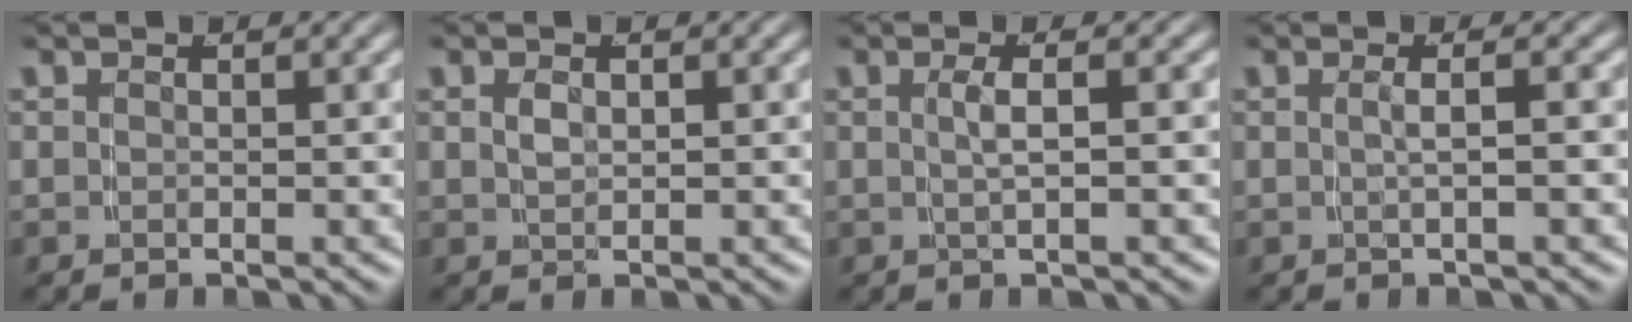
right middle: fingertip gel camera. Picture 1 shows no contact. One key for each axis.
{"total": 0.8, "fx": 0.2, "fy": -0.1, "fz": 0.7, "tx": -0.012, "ty": -0.006, "tz": 0.014}
{"total": 1.7, "fx": -0.2, "fy": -0.6, "fz": 1.6, "tx": -0.030, "ty": 0.000, "tz": 0.001}
{"total": 1.6, "fx": -0.4, "fy": -0.7, "fz": 1.3, "tx": -0.023, "ty": 0.001, "tz": -0.005}